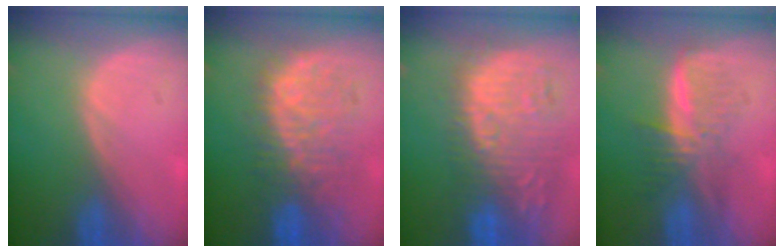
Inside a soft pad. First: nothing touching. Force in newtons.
{"total": 9.4, "press": 8.9, "slide": 3.0}
{"total": 12.9, "press": 11.7, "slide": 5.4}
{"total": 5.9, "press": 5.7, "slide": 1.7}